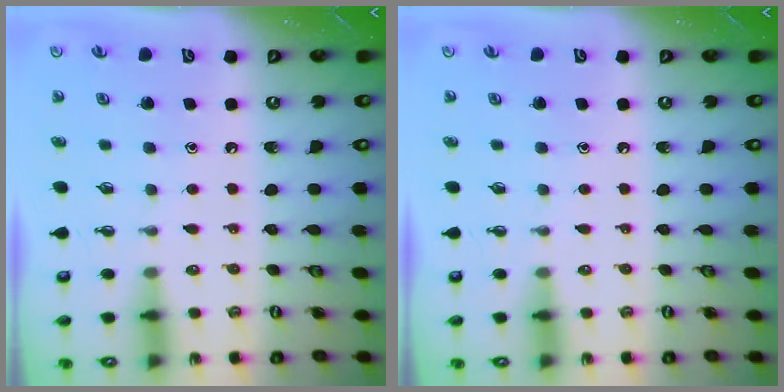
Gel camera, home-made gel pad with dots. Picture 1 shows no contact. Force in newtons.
{"total": 0.0}